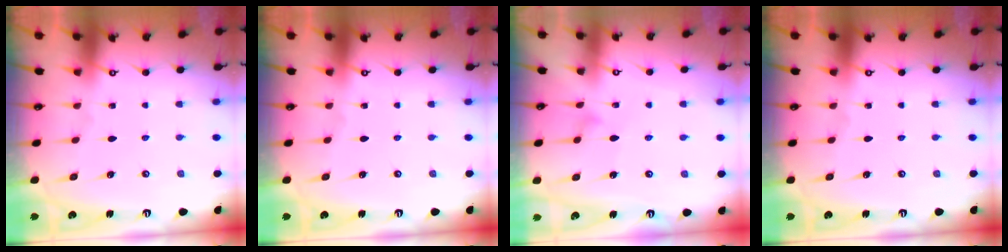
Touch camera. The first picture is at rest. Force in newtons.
{"total": 0.0}
{"total": 6.1, "press": 6.1, "slide": 0.3}
{"total": 0.0}